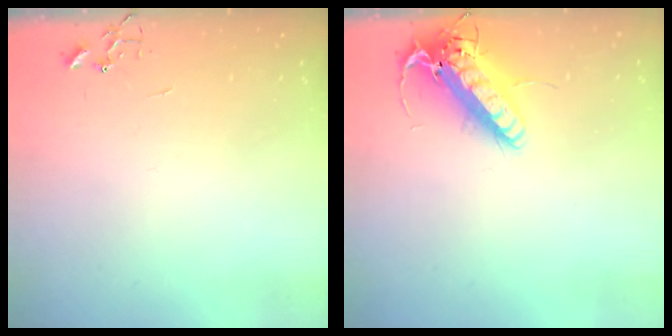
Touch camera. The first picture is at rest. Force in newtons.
{"total": 17.8, "press": 17.5, "slide": 3.4}